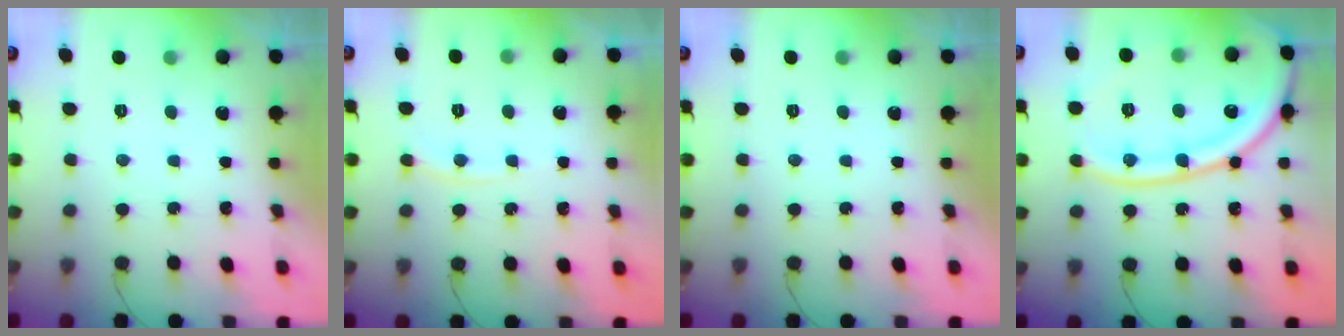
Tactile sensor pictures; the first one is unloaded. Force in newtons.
{"total": 4.4, "press": 4.4, "slide": 0.5}
{"total": 0.0}
{"total": 20.5, "press": 20.4, "slide": 2.2}